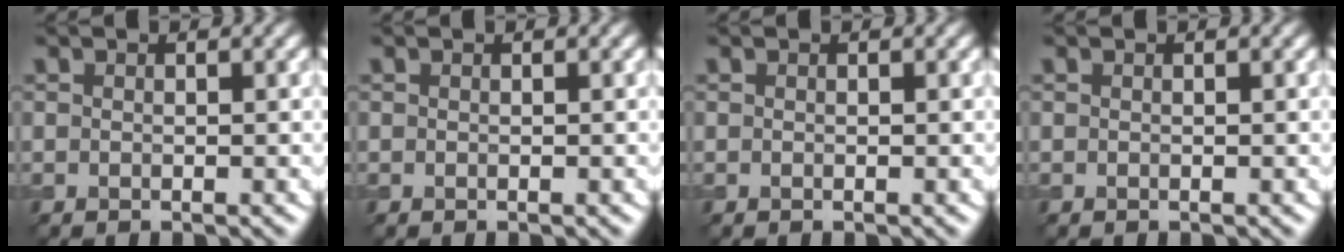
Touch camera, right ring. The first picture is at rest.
{"total": 0.0}
{"total": 0.0}
{"total": 0.0}